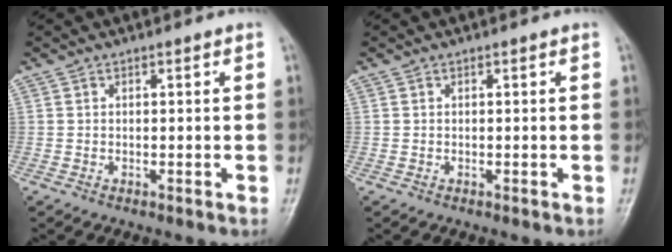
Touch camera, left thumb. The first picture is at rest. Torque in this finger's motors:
{"motor_torque": [-0.02, 0.01, 0.05, -0.03, 0.00]}